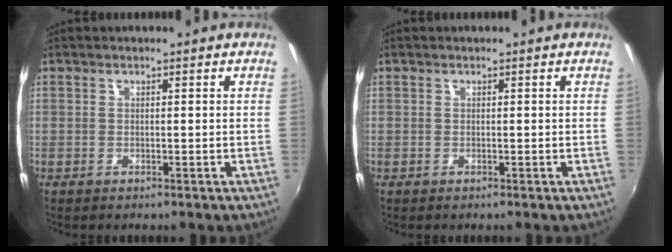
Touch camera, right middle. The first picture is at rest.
{"total": 0.0}